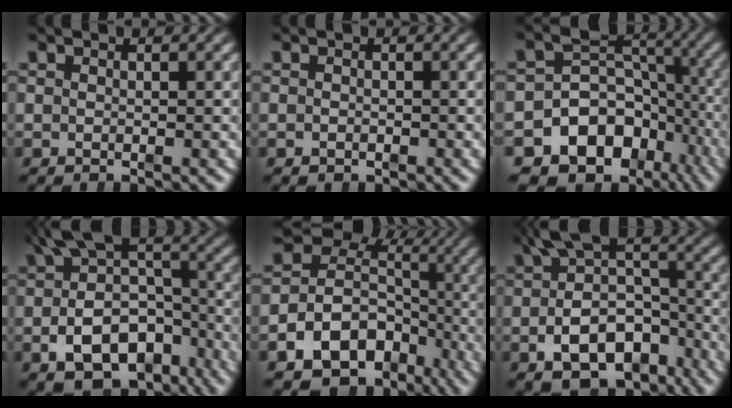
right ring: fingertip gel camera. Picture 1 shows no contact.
{"total": 0.6, "force": [-0.6, 0.2, 0.0], "torque": [-0.002, -0.011, -0.004]}
{"total": 19.9, "force": [-8.5, 15.9, 8.3], "torque": [-0.172, -0.085, -0.123]}
{"total": 9.9, "force": [-4.2, 6.5, 6.2], "torque": [-0.097, -0.025, -0.063]}
{"total": 16.7, "force": [-5.8, 13.8, 7.5], "torque": [-0.138, -0.062, -0.085]}
{"total": 9.0, "force": [-3.9, 5.8, 5.7], "torque": [-0.089, -0.022, -0.058]}